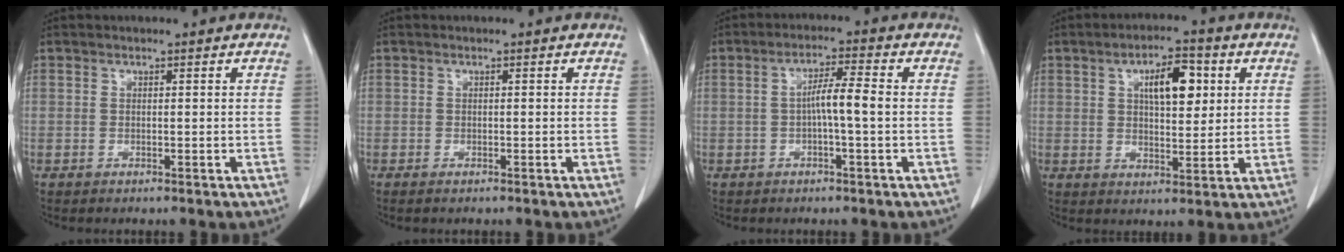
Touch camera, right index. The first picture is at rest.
{"total": 0.5, "force": [-0.4, 0.1, 0.3], "torque": [-0.010, -0.002, -0.006]}
{"total": 4.8, "force": [-0.4, 0.0, 4.7], "torque": [-0.085, 0.009, -0.007]}
{"total": 8.1, "force": [2.6, 3.1, 7.0], "torque": [-0.111, 0.012, 0.043]}